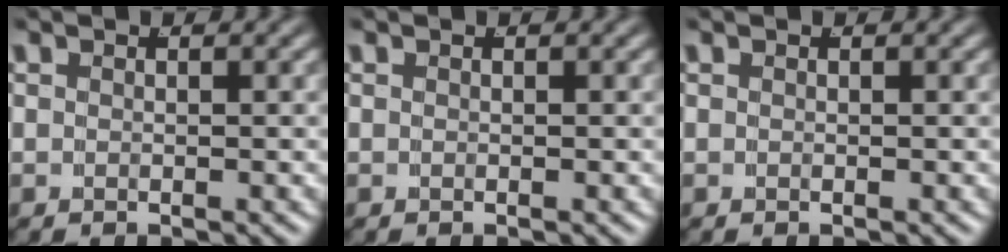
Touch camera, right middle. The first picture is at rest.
{"total": 0.0}
{"total": 0.0}